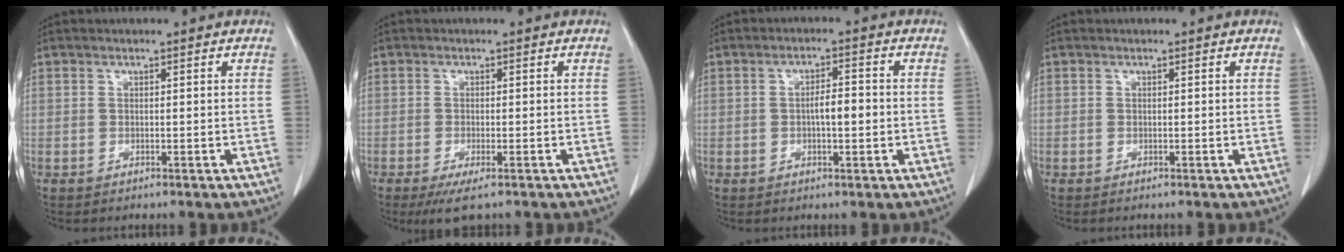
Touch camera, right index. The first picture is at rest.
{"total": 4.0, "force": [-2.7, 0.7, 2.9], "torque": [-0.052, -0.011, -0.042]}
{"total": 2.5, "force": [-0.4, 1.1, 2.2], "torque": [-0.033, 0.005, -0.006]}
{"total": 0.0}